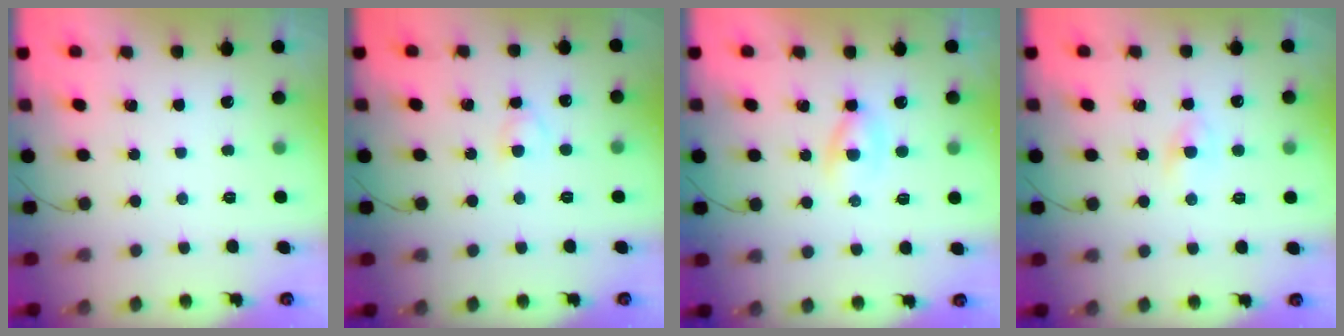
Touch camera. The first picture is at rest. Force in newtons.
{"total": 2.8, "press": 2.6, "slide": 1.1}
{"total": 2.7, "press": 2.5, "slide": 1.1}
{"total": 2.3, "press": 2.1, "slide": 0.9}